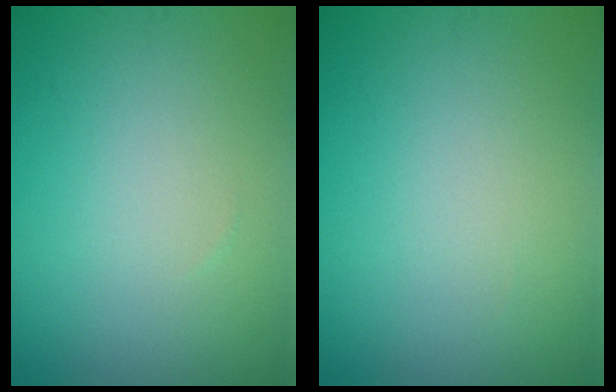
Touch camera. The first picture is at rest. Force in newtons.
{"total": 0.0}